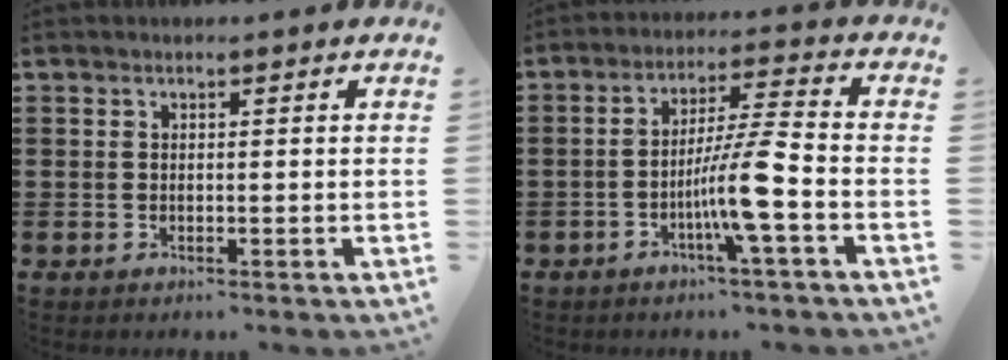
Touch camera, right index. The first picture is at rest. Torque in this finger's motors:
{"motor_torque": [1.88, 0.26, 0.86, 0.13]}